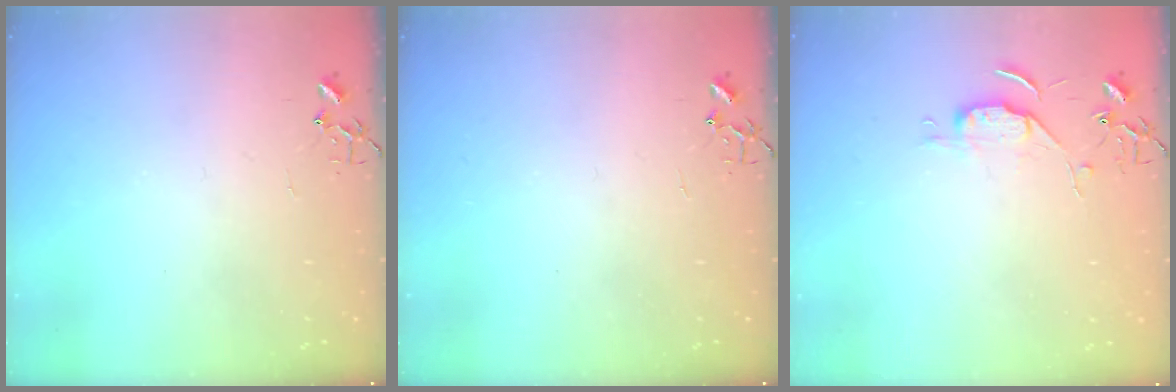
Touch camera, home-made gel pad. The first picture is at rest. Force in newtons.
{"total": 0.0}
{"total": 5.1, "press": 5.1, "slide": 0.6}